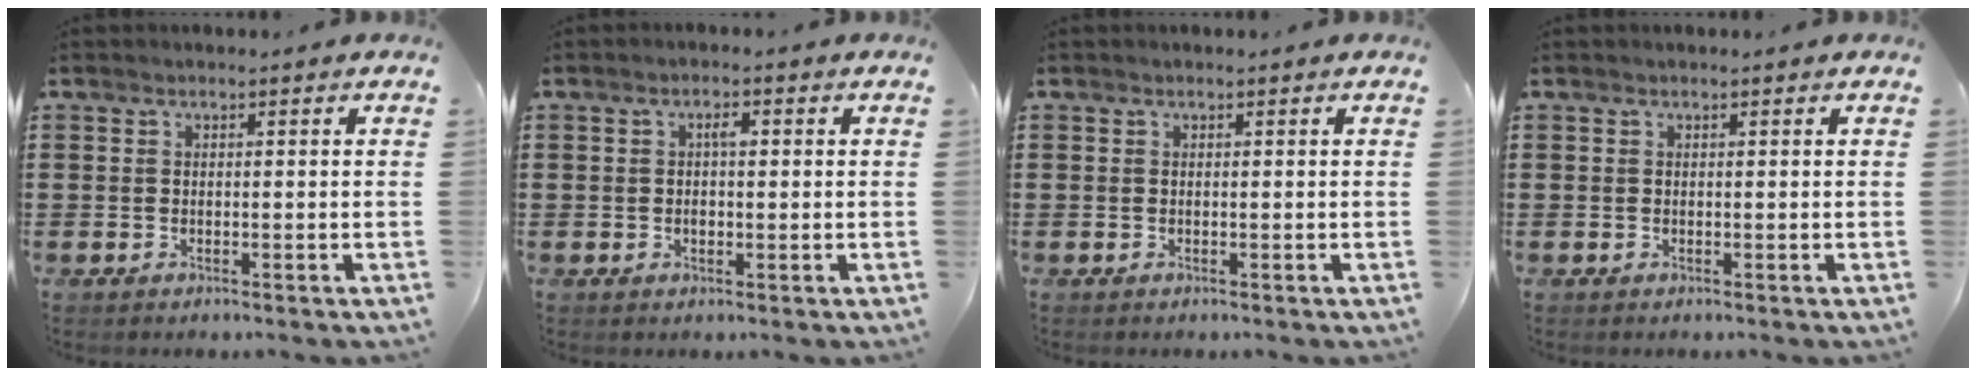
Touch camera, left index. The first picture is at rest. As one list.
[{"total": 2.1, "force": [0.2, 0.8, 1.9], "torque": [-0.037, 0.005, 0.002]}, {"total": 0.0}, {"total": 0.0}]